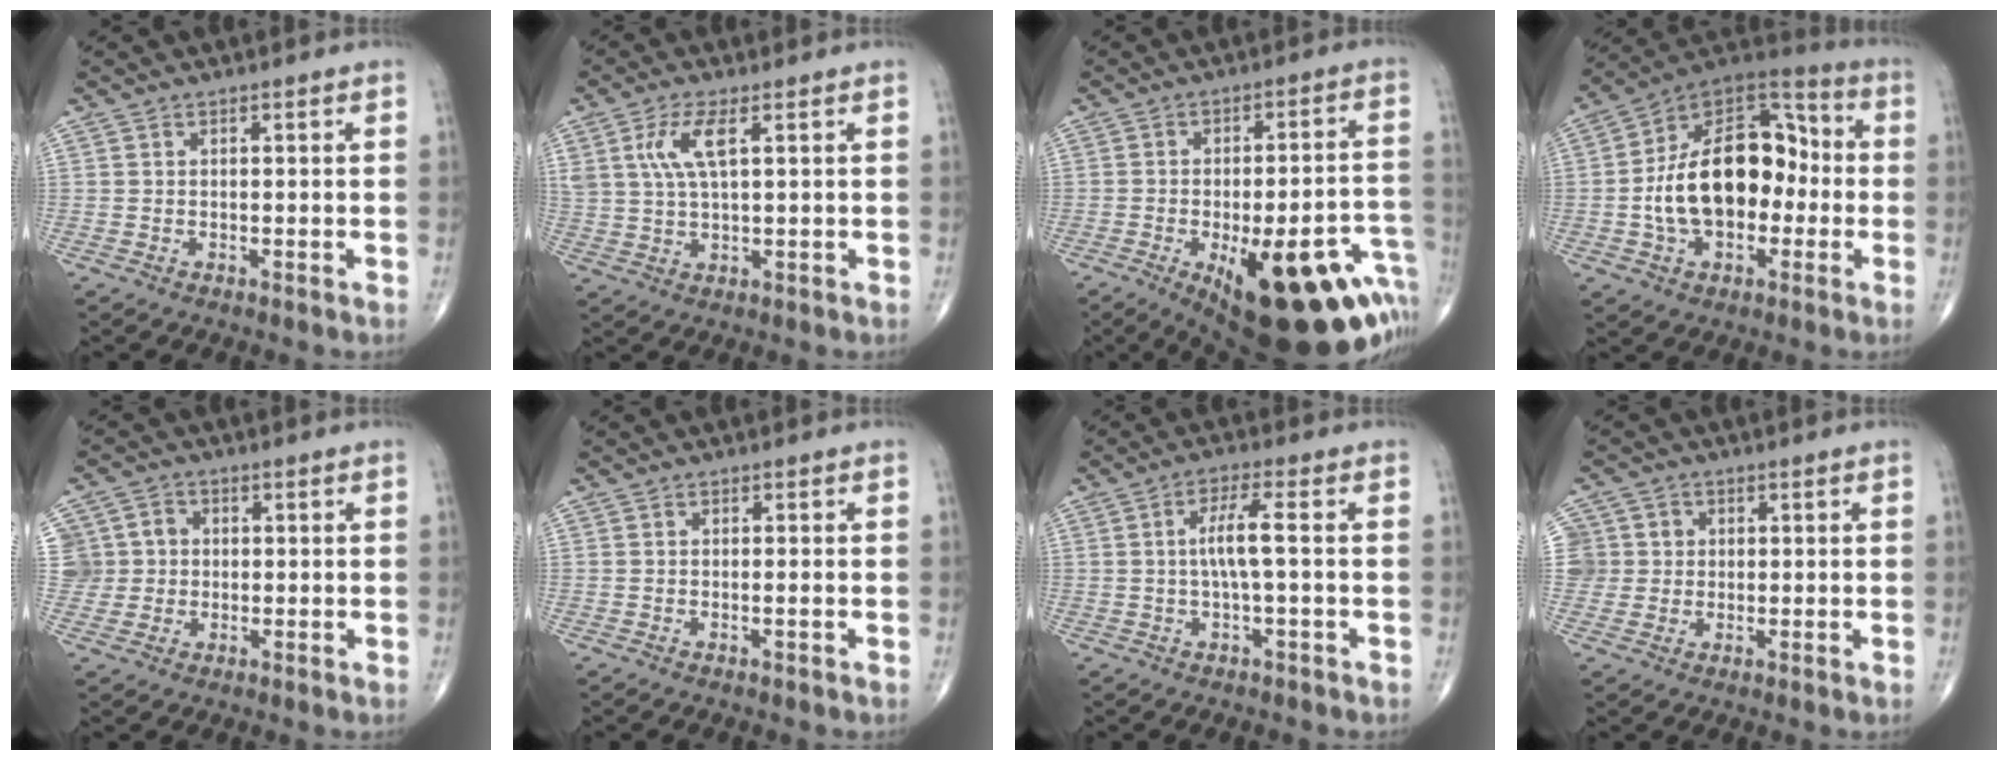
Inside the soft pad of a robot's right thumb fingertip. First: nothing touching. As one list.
[{"total": 6.5, "force": [2.4, 2.1, 5.7], "torque": [-0.128, -0.002, 0.052]}, {"total": 29.0, "force": [-12.2, 10.5, 24.1], "torque": [-0.228, 0.038, -0.146]}, {"total": 20.9, "force": [-1.6, 13.0, 16.3], "torque": [-0.244, 0.040, -0.032]}, {"total": 7.5, "force": [0.8, 7.3, 1.4], "torque": [-0.003, 0.021, 0.014]}, {"total": 0.5, "force": [-0.2, -0.3, 0.4], "torque": [-0.010, -0.001, -0.006]}, {"total": 5.1, "force": [0.0, 0.1, 5.1], "torque": [-0.114, 0.010, -0.003]}, {"total": 6.5, "force": [1.0, 6.4, 0.7], "torque": [0.011, 0.017, 0.017]}]